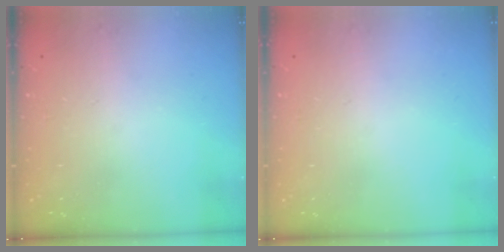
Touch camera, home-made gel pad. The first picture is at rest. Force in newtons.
{"total": 0.0}